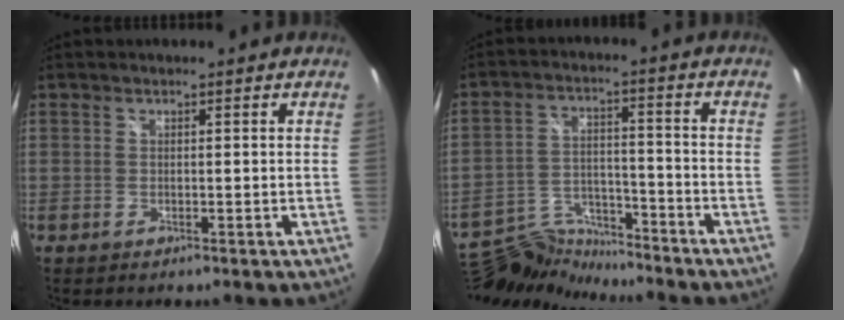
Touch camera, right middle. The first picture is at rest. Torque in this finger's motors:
{"motor_torque": [-0.94, -0.79, -0.42, -0.14]}